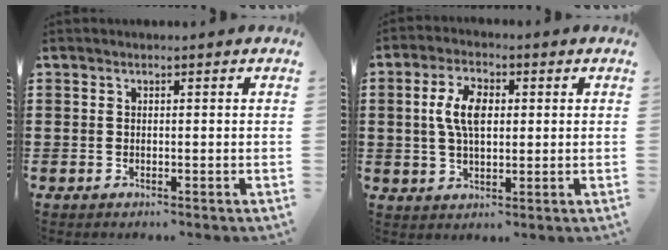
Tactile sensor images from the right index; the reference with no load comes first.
{"total": 6.4, "force": [1.0, 3.4, 5.4], "torque": [-0.118, 0.013, 0.013]}